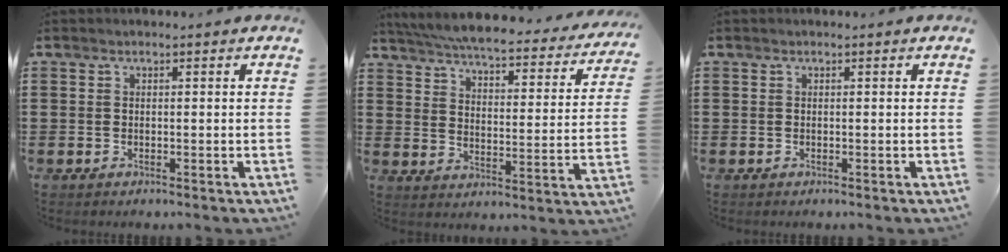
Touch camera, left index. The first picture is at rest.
{"total": 5.5, "force": [5.2, -0.2, 1.8], "torque": [-0.064, -0.042, 0.085]}
{"total": 0.0}